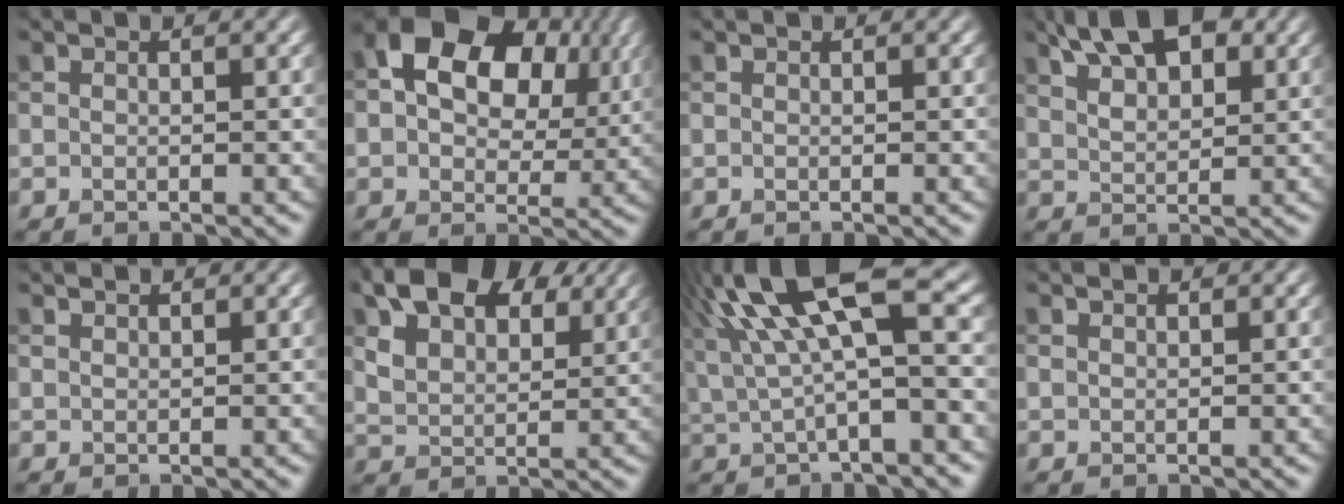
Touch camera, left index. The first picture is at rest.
{"total": 14.7, "force": [5.4, 9.6, 9.6], "torque": [-0.152, 0.030, 0.084]}
{"total": 0.0}
{"total": 7.6, "force": [4.8, 3.4, 4.8], "torque": [-0.081, 0.022, 0.075]}
{"total": 1.4, "force": [1.4, 0.3, 0.2], "torque": [-0.006, 0.001, 0.027]}
{"total": 12.0, "force": [7.4, 6.4, 7.0], "torque": [-0.139, 0.027, 0.109]}
{"total": 10.7, "force": [3.9, 2.8, 9.6], "torque": [-0.178, 0.026, 0.068]}
{"total": 1.0, "force": [1.0, 0.2, 0.1], "torque": [-0.005, 0.002, 0.021]}